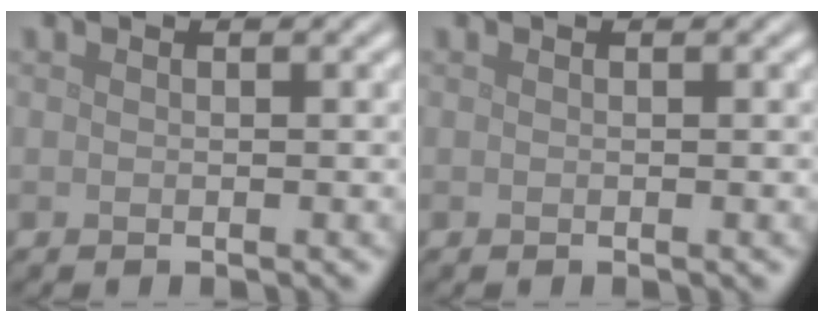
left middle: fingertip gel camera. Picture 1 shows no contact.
{"total": 0.0}